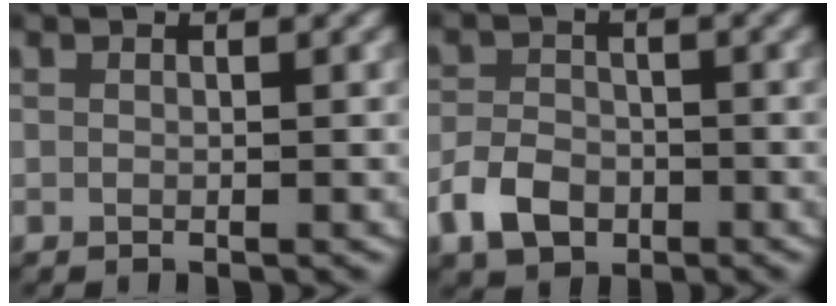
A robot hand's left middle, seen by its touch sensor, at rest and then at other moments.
{"total": 4.0, "force": [-2.1, 2.9, 1.9], "torque": [-0.034, -0.004, -0.040]}